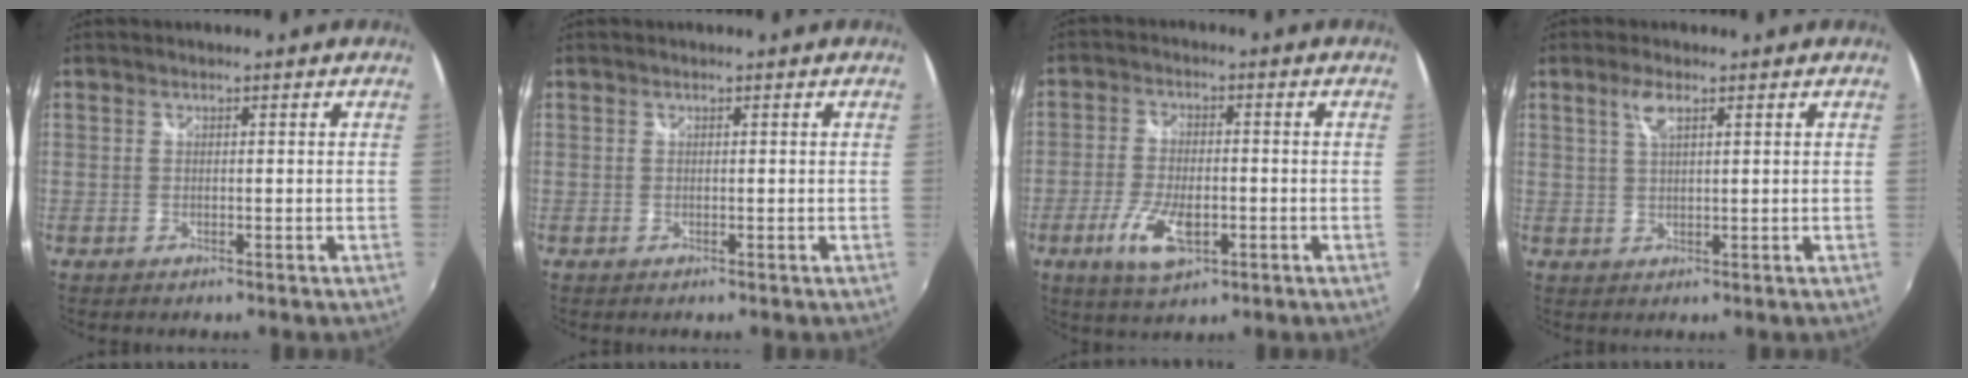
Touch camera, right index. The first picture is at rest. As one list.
[{"total": 0.0}, {"total": 8.8, "force": [-3.7, 3.9, 7.0], "torque": [-0.150, -0.015, -0.066]}, {"total": 3.0, "force": [1.5, 0.8, 2.5], "torque": [-0.048, 0.004, 0.029]}]